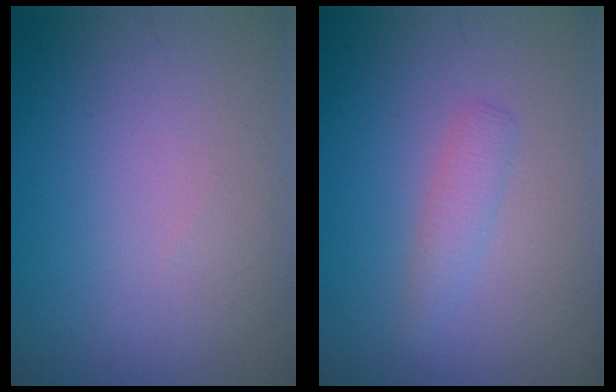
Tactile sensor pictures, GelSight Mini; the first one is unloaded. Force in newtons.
{"total": 1.4, "press": 1.4, "slide": 0.0}